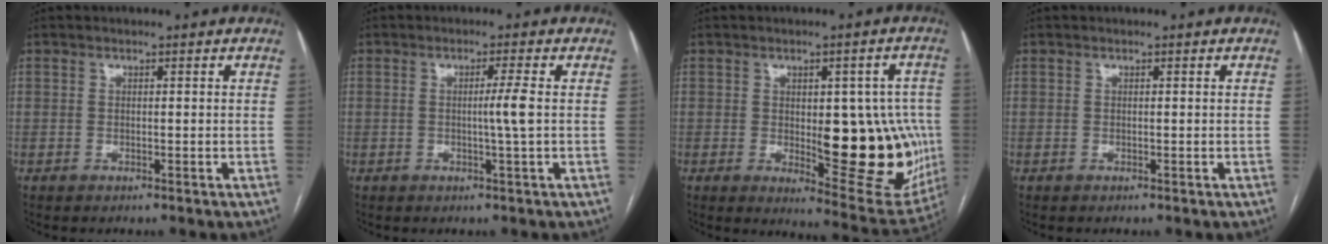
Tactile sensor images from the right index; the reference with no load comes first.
{"total": 3.1, "force": [-0.1, -0.9, 3.0], "torque": [-0.051, -0.004, -0.003]}
{"total": 16.8, "force": [-1.4, 6.3, 15.5], "torque": [-0.166, 0.004, 0.001]}
{"total": 0.0}